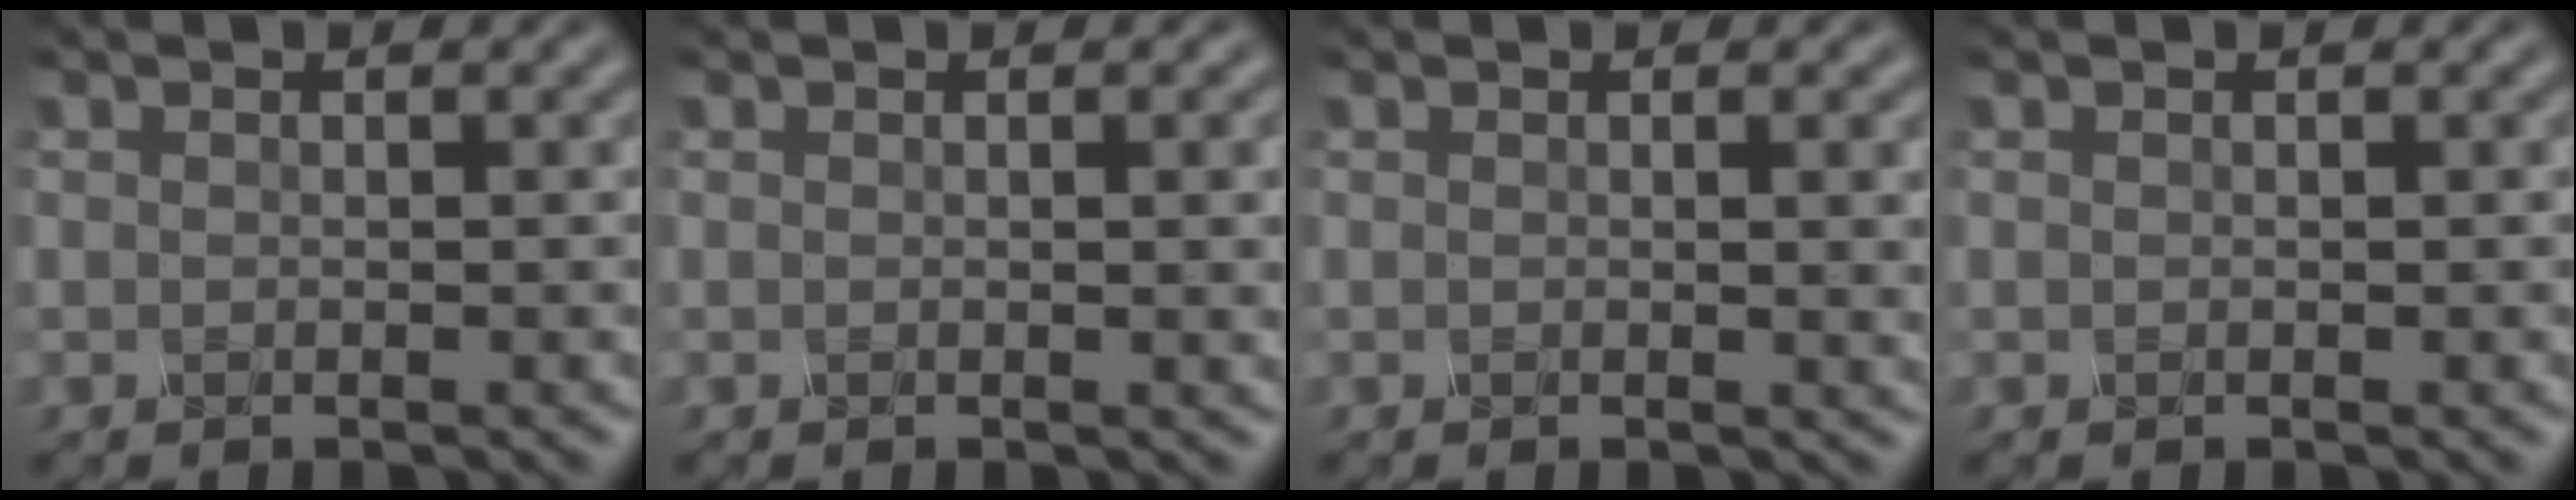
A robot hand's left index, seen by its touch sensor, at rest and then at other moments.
{"total": 2.6, "force": [0.2, 0.8, 2.5], "torque": [-0.021, 0.003, -0.001]}
{"total": 2.9, "force": [0.3, 0.9, 2.8], "torque": [-0.024, 0.001, 0.001]}
{"total": 0.0}